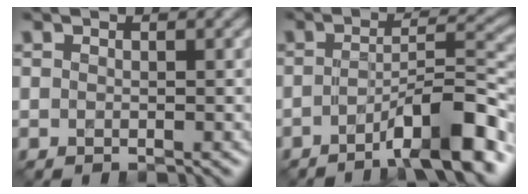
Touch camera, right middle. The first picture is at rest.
{"total": 7.6, "force": [-4.5, 1.4, 5.9], "torque": [-0.085, 0.016, -0.078]}